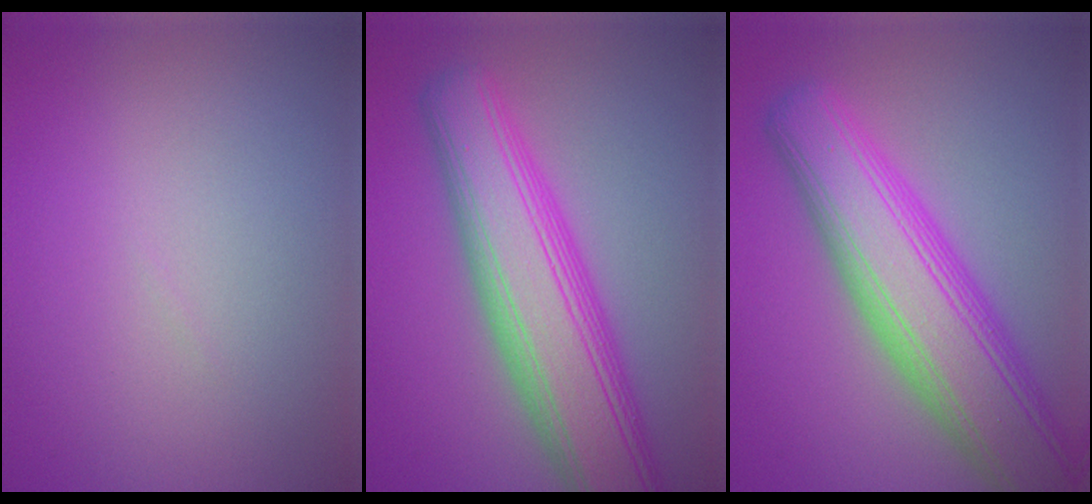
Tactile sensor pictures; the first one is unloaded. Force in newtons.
{"total": 10.2, "press": 10.2, "slide": 0.6}
{"total": 10.5, "press": 10.5, "slide": 0.3}